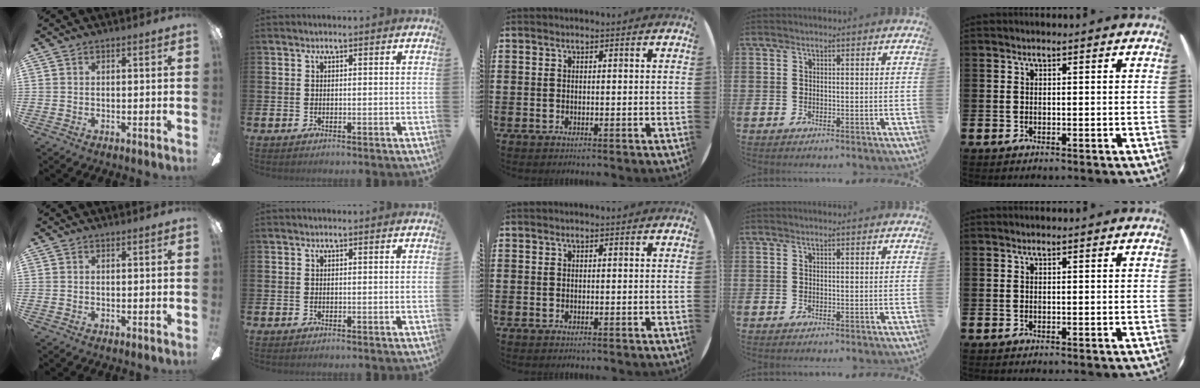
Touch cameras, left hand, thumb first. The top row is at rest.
{}